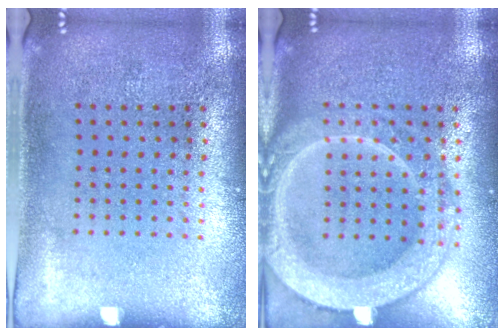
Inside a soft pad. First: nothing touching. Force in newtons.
{"total": 4.0, "press": 4.0, "slide": 0.4}